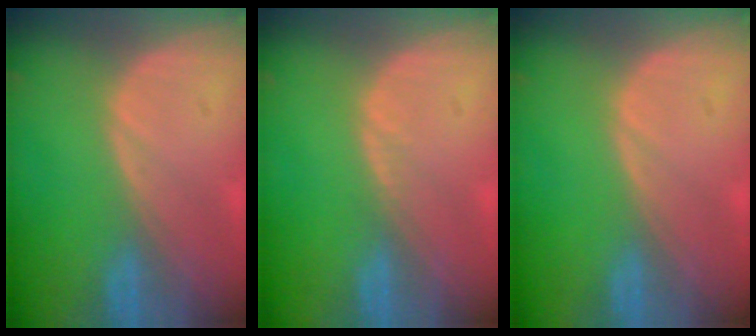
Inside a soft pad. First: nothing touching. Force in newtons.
{"total": 0.5, "press": 0.5, "slide": 0.1}
{"total": 0.0}